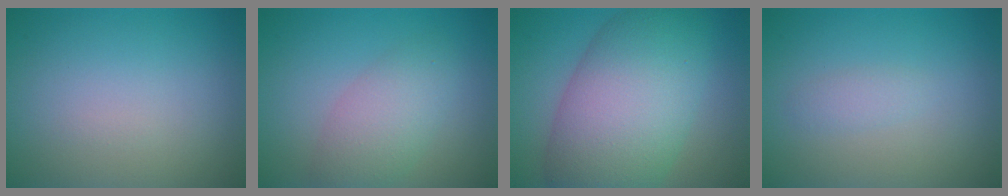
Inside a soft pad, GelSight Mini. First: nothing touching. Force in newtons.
{"total": 3.8, "press": 3.8, "slide": 0.2}
{"total": 11.8, "press": 11.8, "slide": 0.4}
{"total": 1.0, "press": 1.0, "slide": 0.0}